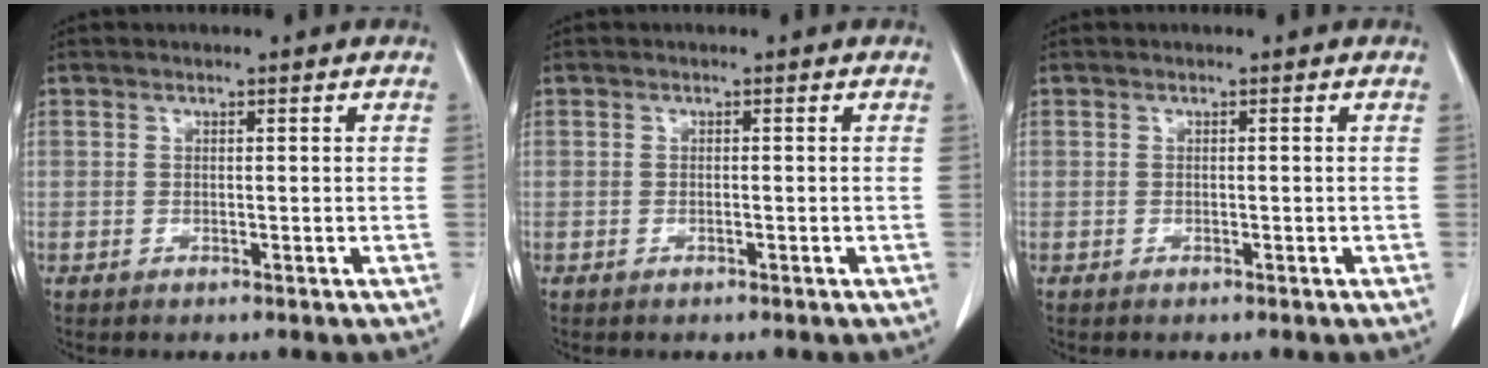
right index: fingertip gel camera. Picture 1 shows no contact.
{"total": 0.0}
{"total": 0.0}